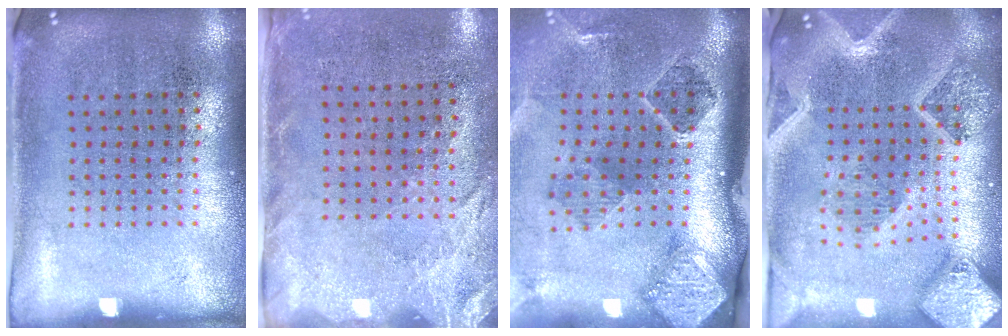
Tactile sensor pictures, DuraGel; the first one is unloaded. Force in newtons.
{"total": 2.6, "press": 2.0, "slide": 1.5}
{"total": 2.8, "press": 1.9, "slide": 2.2}
{"total": 3.8, "press": 3.0, "slide": 2.2}